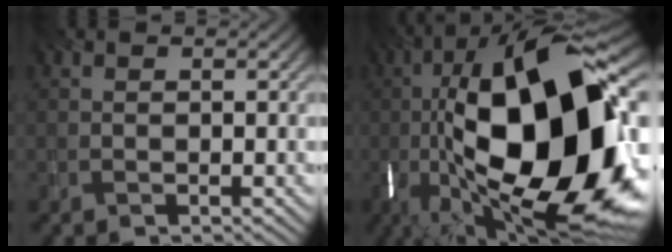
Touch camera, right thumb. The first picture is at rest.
{"total": 22.9, "force": [-2.8, 9.9, 20.5], "torque": [-0.392, 0.000, -0.062]}